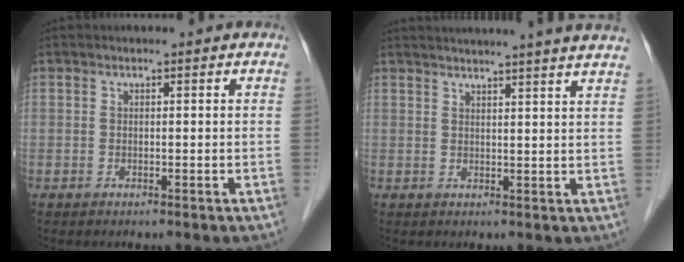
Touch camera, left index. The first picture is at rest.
{"total": 18.5, "force": [17.1, -0.9, 7.0], "torque": [-0.111, -0.010, 0.207]}